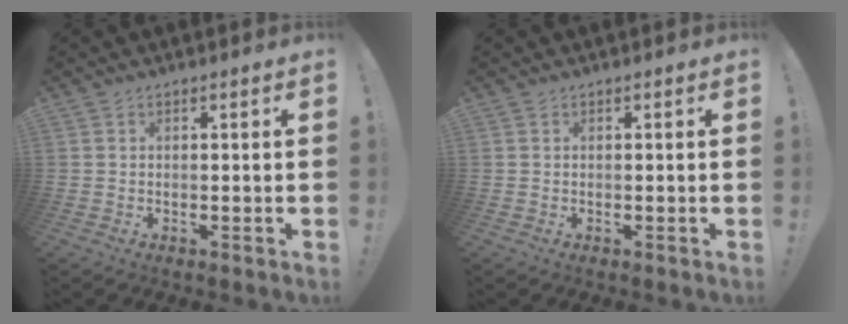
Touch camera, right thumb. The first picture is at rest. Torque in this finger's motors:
{"motor_torque": [-0.37, 0.15, 0.12, -0.15, -0.06]}